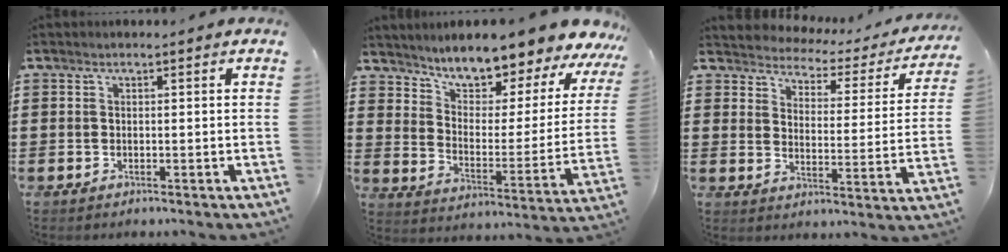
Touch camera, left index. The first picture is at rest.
{"total": 8.2, "force": [7.8, 0.9, 2.4], "torque": [-0.068, -0.069, 0.132]}
{"total": 2.5, "force": [2.4, 0.7, 0.2], "torque": [-0.025, -0.024, 0.031]}